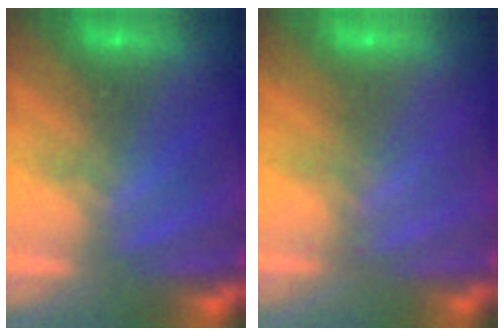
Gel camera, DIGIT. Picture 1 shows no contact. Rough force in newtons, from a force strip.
{"total": 2.0}